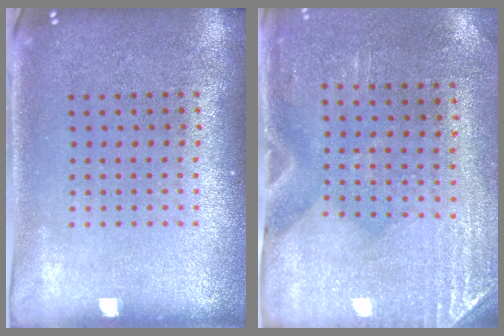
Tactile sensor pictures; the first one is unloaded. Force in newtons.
{"total": 2.9, "press": 2.5, "slide": 1.4}